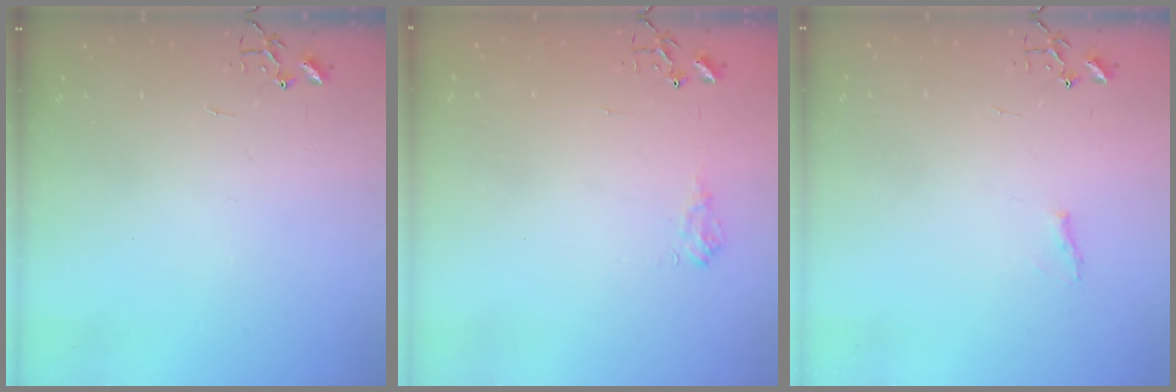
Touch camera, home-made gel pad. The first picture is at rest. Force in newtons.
{"total": 6.8, "press": 6.8, "slide": 0.8}
{"total": 4.7, "press": 4.6, "slide": 0.6}